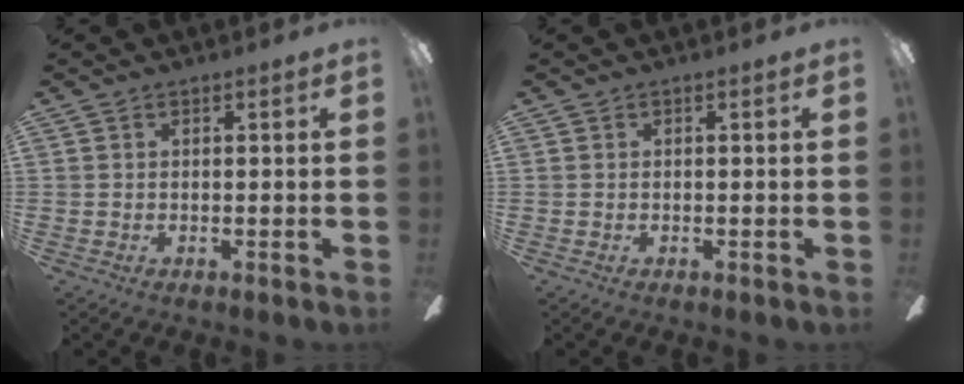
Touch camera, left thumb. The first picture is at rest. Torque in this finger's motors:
{"motor_torque": [0.00, 0.00, 0.03, 0.03, 0.00]}